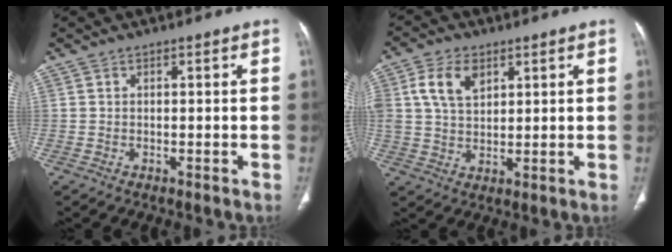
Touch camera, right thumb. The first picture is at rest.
{"total": 7.9, "force": [3.2, 5.0, 5.2], "torque": [-0.089, -0.007, 0.064]}